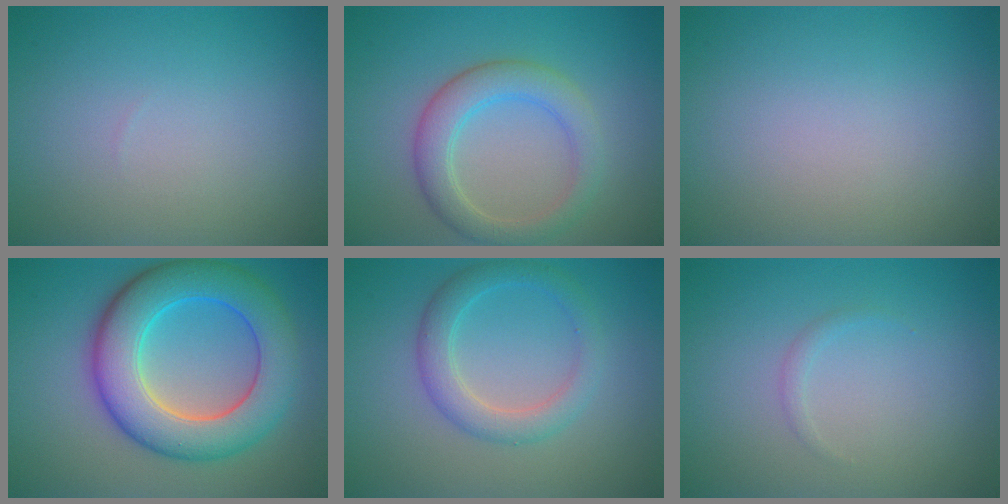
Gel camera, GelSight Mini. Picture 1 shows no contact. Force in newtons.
{"total": 4.1, "press": 4.1, "slide": 0.4}
{"total": 0.0}
{"total": 9.3, "press": 9.3, "slide": 0.1}
{"total": 3.3, "press": 3.3, "slide": 0.1}
{"total": 0.6, "press": 0.6, "slide": 0.1}